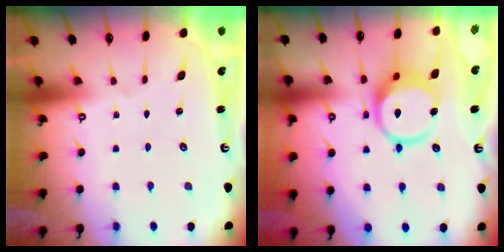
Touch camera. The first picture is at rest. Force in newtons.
{"total": 12.8, "press": 12.7, "slide": 1.7}